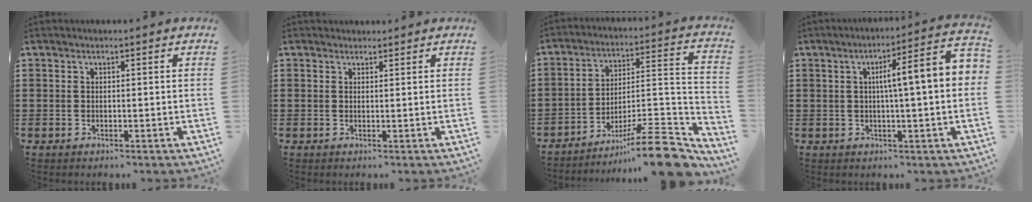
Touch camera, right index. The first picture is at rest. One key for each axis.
{"total": 0.9, "fx": 0.7, "fy": 0.4, "fz": -0.1, "tx": 0.001, "ty": 0.002, "tz": 0.015}
{"total": 12.6, "fx": -9.7, "fy": 2.0, "fz": 7.7, "tx": -0.106, "ty": 0.035, "tz": -0.176}
{"total": 6.9, "fx": 0.3, "fy": 0.2, "fz": 6.9, "tx": -0.113, "ty": -0.011, "tz": -0.009}